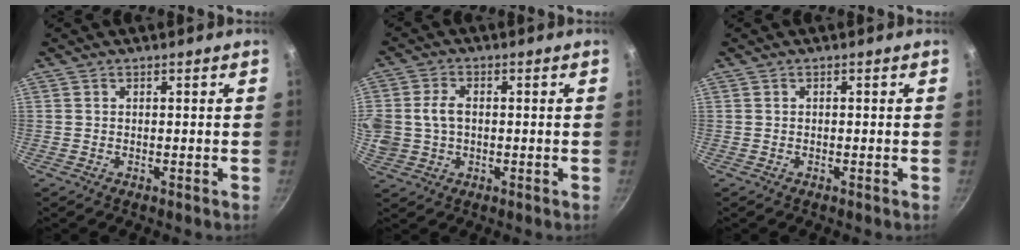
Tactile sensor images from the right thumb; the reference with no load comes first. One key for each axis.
{"total": 8.9, "fx": 0.2, "fy": 6.5, "fz": 6.1, "tx": -0.138, "ty": 0.013, "tz": 0.010}
{"total": 0.0}